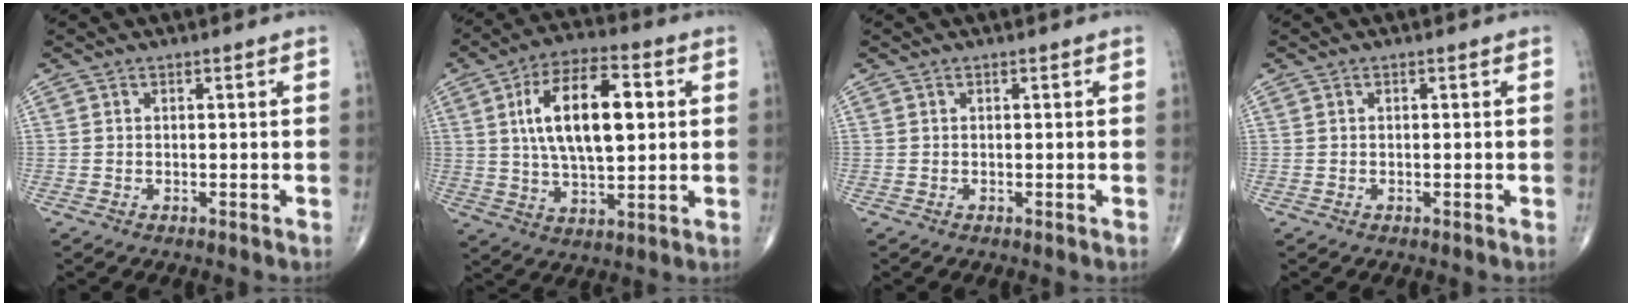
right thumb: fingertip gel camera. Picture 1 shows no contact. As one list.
[{"total": 16.7, "force": [3.2, 7.8, 14.4], "torque": [-0.234, 0.004, 0.055]}, {"total": 0.0}, {"total": 0.0}]